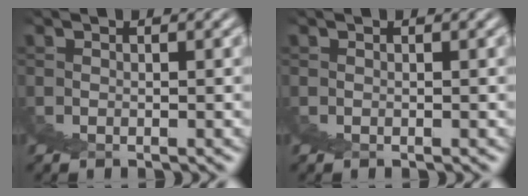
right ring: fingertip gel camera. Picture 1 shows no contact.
{"total": 0.0}